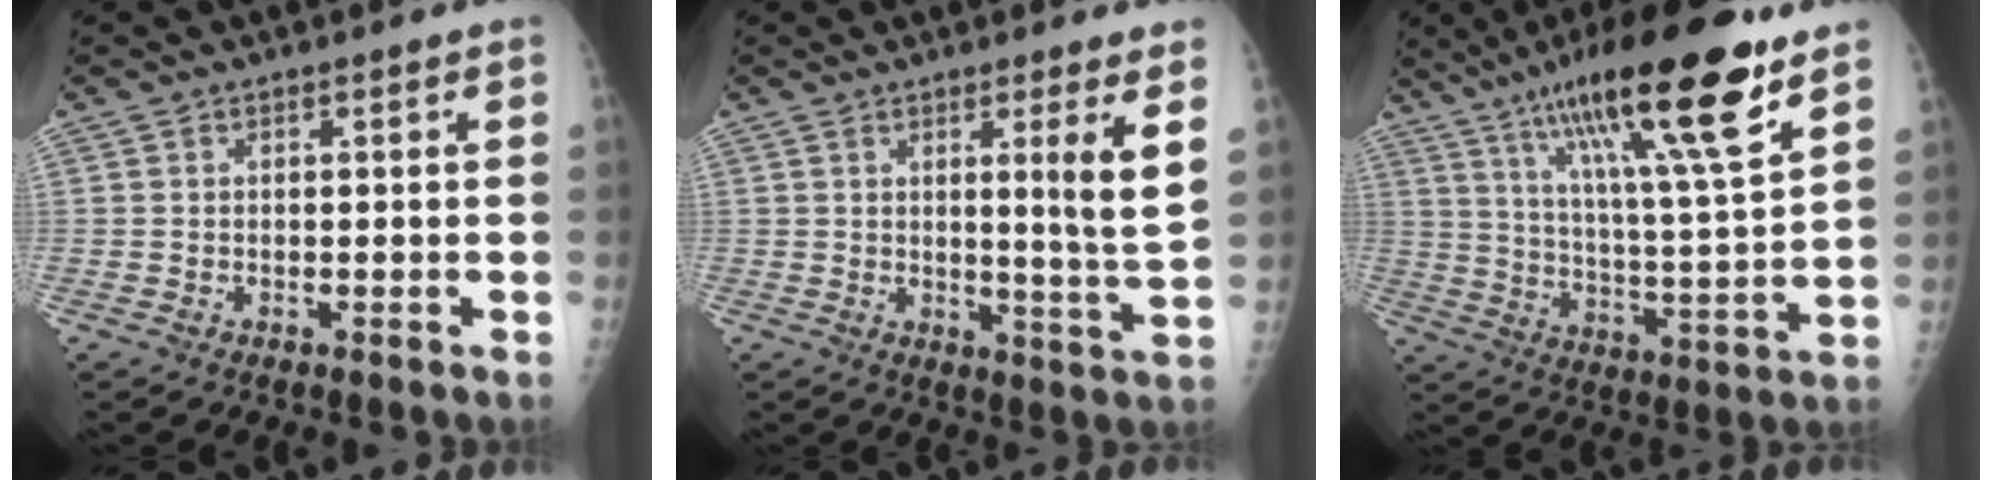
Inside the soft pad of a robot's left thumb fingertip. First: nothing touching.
{"total": 8.4, "force": [3.2, -0.7, 7.7], "torque": [-0.117, -0.034, 0.049]}
{"total": 23.1, "force": [13.9, 3.7, 18.0], "torque": [-0.291, -0.042, 0.230]}